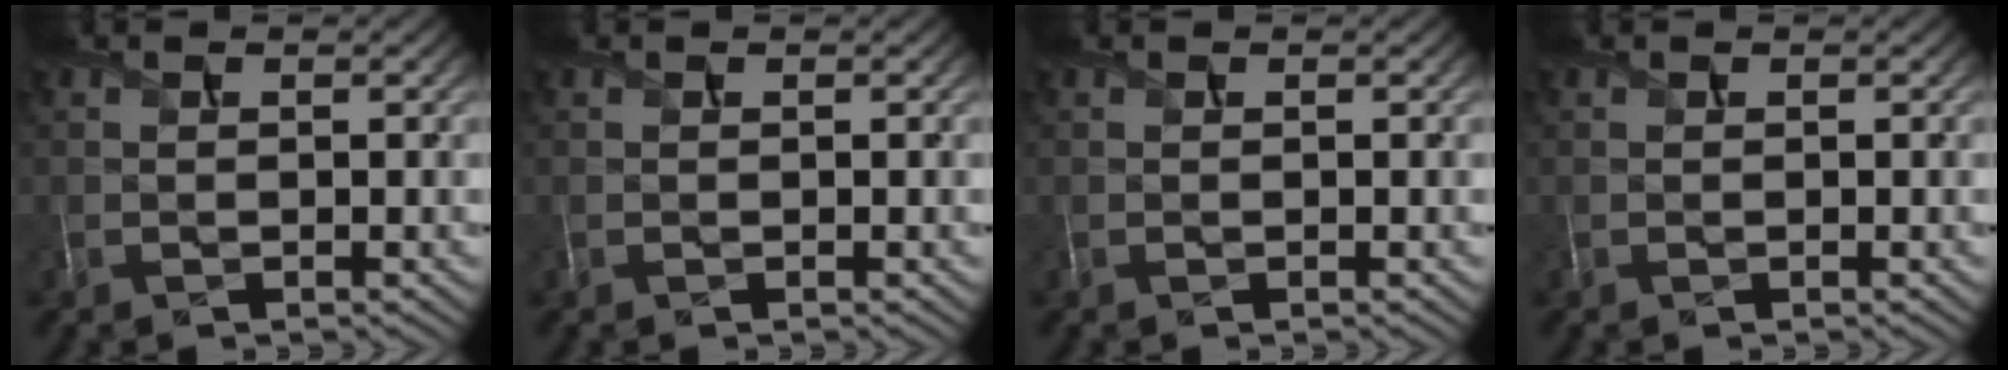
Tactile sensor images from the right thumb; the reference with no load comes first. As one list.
[{"total": 0.0}, {"total": 0.0}, {"total": 0.0}]